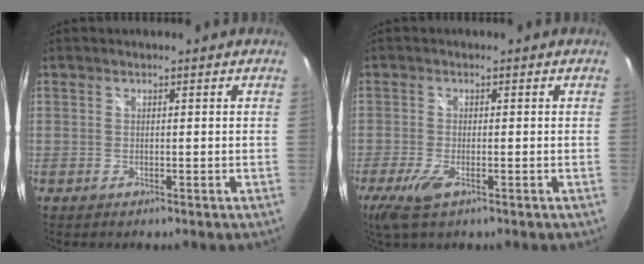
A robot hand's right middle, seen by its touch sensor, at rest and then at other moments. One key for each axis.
{"total": 5.0, "fx": -2.6, "fy": 1.4, "fz": 4.0, "tx": -0.094, "ty": -0.016, "tz": -0.050}